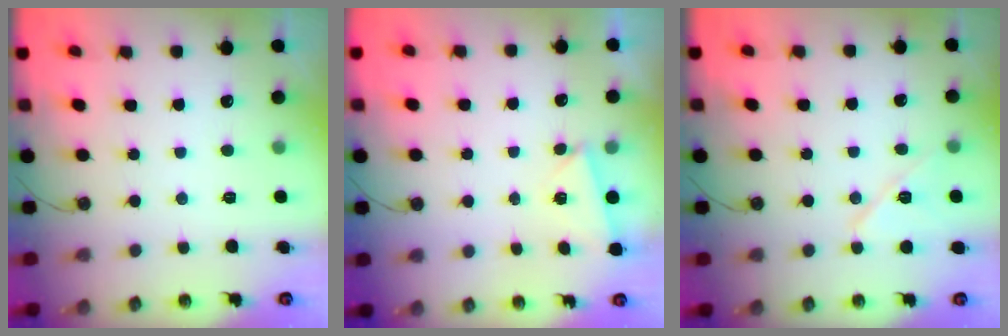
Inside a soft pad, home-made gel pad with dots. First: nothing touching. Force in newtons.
{"total": 2.6, "press": 1.6, "slide": 2.0}
{"total": 9.8, "press": 8.7, "slide": 4.7}